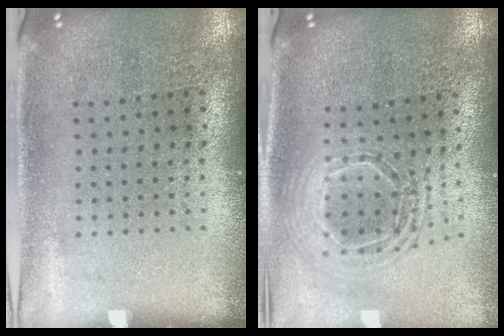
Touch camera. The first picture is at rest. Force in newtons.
{"total": 2.0, "press": 1.5, "slide": 1.3}